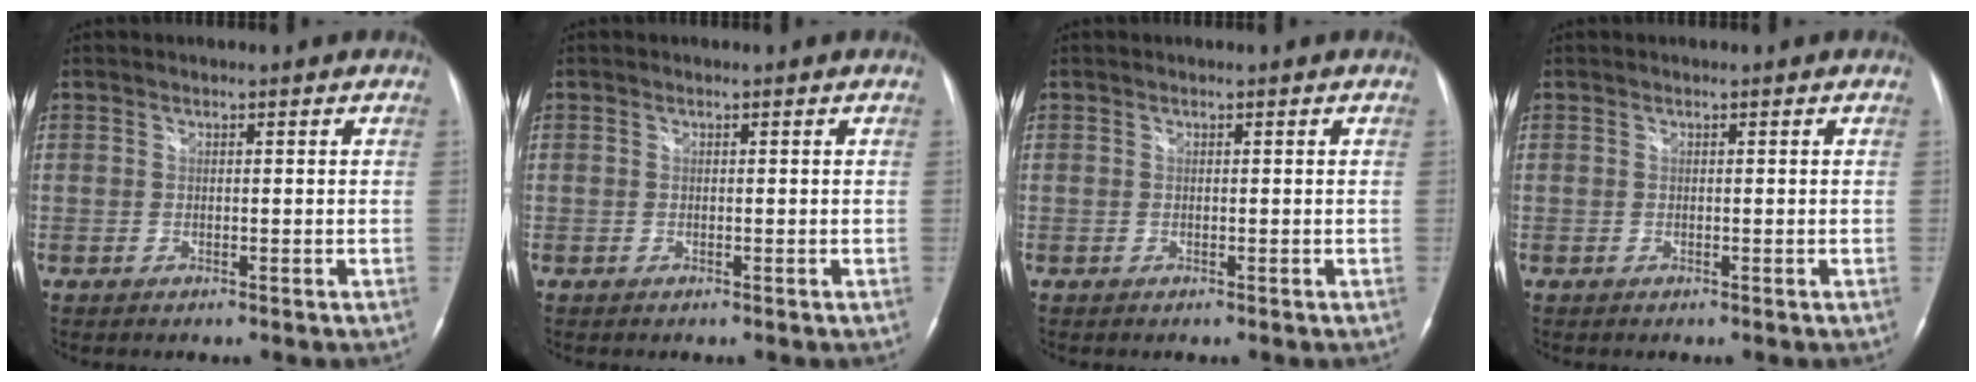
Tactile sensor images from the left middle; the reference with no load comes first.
{"total": 0.0}
{"total": 0.0}
{"total": 0.0}